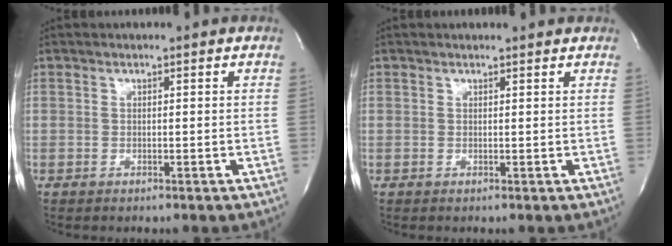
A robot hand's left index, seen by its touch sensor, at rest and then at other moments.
{"total": 2.4, "force": [2.3, 0.4, 0.6], "torque": [-0.013, 0.010, 0.024]}